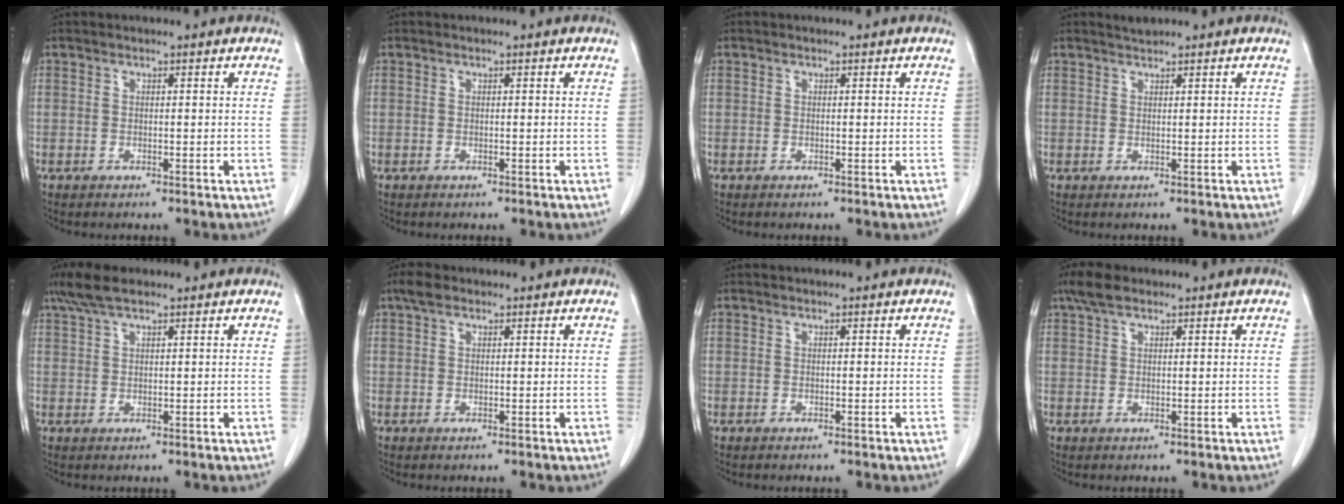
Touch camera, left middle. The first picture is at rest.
{"total": 0.0}
{"total": 0.0}
{"total": 1.1, "force": [1.1, 0.0, 0.2], "torque": [-0.007, 0.003, 0.023]}
{"total": 4.7, "force": [3.5, 1.2, 2.9], "torque": [-0.067, 0.021, 0.069]}
{"total": 2.1, "force": [1.4, 1.0, 1.1], "torque": [-0.026, 0.017, 0.026]}
{"total": 0.0}
{"total": 3.4, "force": [2.5, 1.3, 2.0], "torque": [-0.047, 0.018, 0.048]}